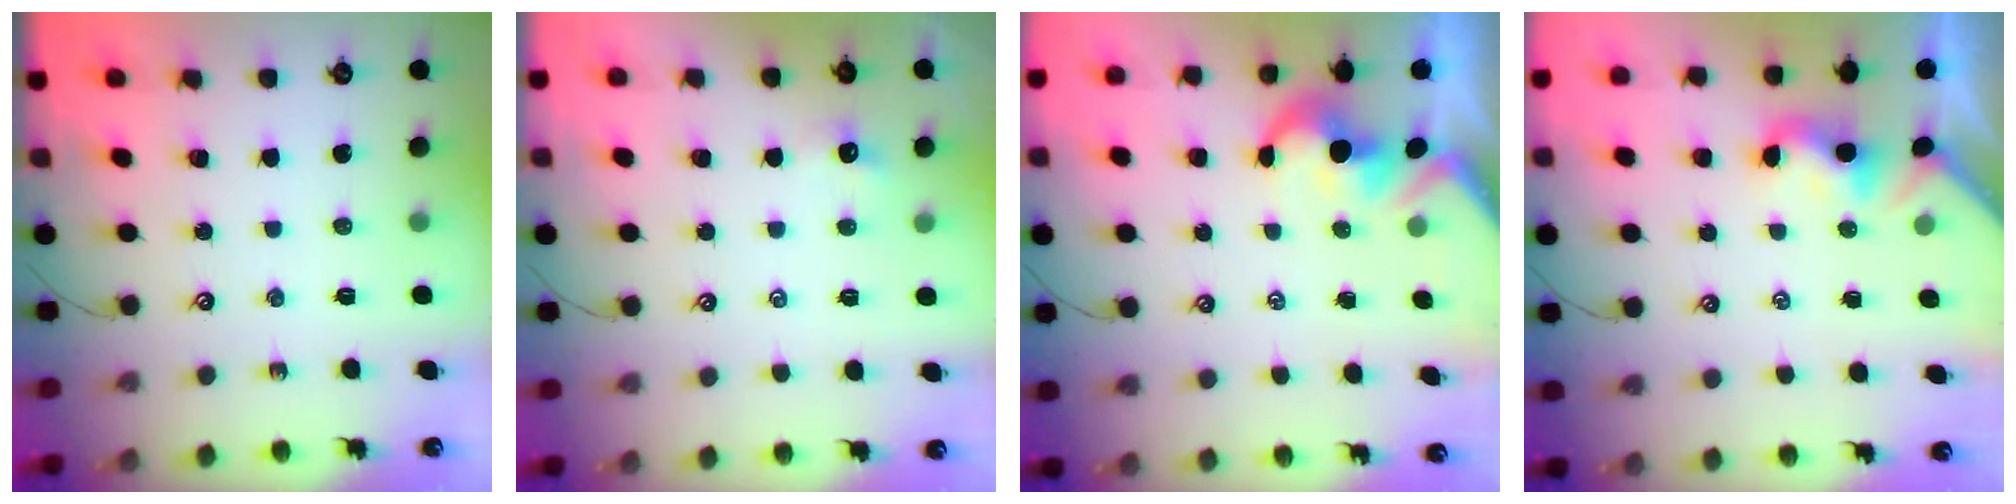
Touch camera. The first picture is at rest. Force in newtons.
{"total": 1.2, "press": 1.1, "slide": 0.5}
{"total": 1.7, "press": 1.4, "slide": 1.0}
{"total": 1.9, "press": 1.8, "slide": 0.6}